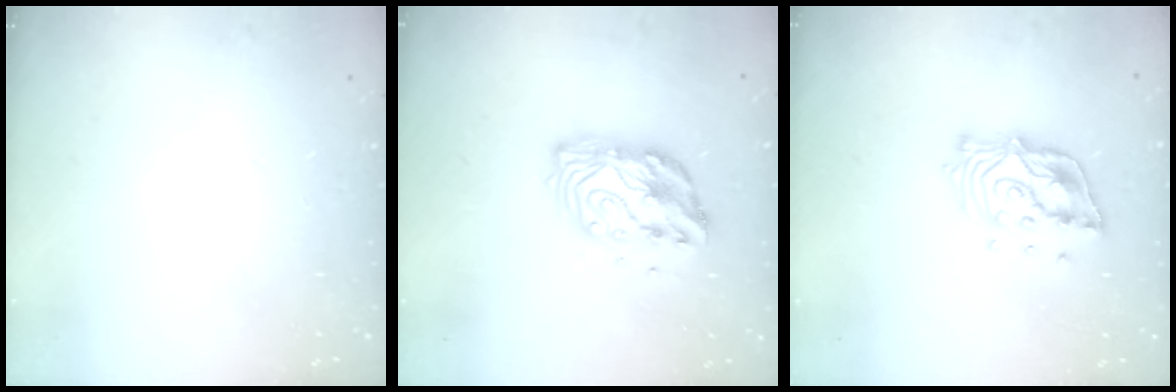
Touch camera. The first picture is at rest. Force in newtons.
{"total": 12.8, "press": 12.8, "slide": 1.1}
{"total": 14.7, "press": 14.6, "slide": 1.4}